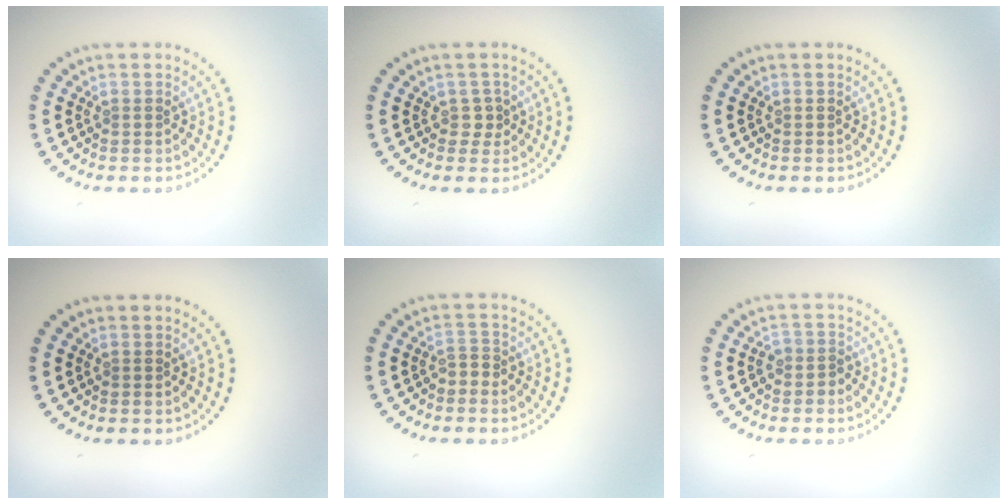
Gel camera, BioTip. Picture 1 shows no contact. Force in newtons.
{"total": 1.2, "press": 1.0, "slide": 0.6}
{"total": 0.0}
{"total": 0.0}
{"total": 1.1, "press": 0.9, "slide": 0.7}
{"total": 1.4, "press": 1.2, "slide": 0.8}